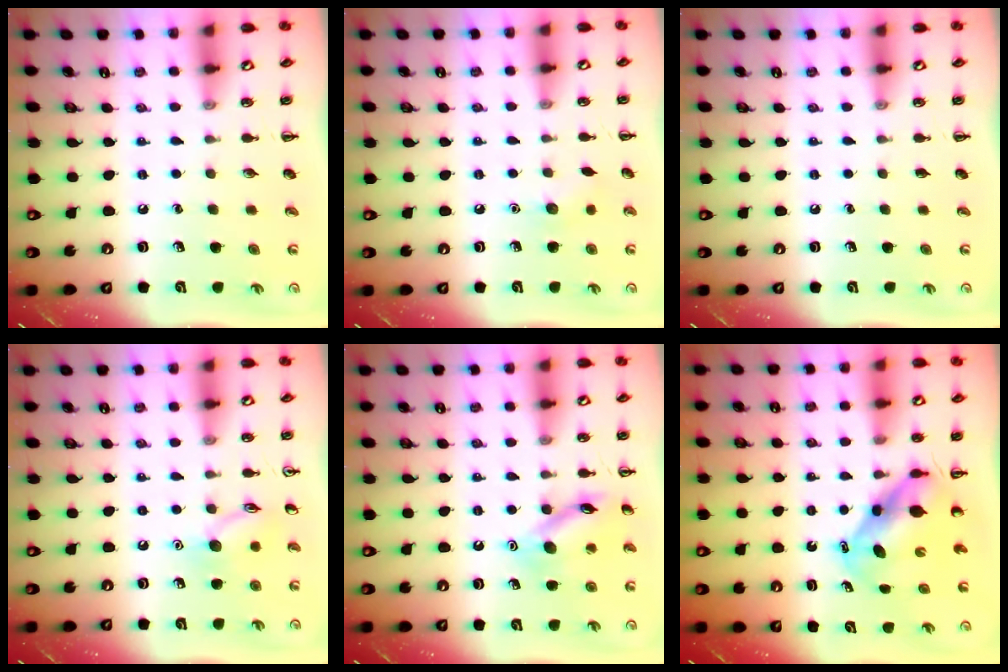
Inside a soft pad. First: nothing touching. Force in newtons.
{"total": 6.4, "press": 6.2, "slide": 1.8}
{"total": 0.0}
{"total": 9.2, "press": 9.2, "slide": 0.4}
{"total": 12.7, "press": 12.6, "slide": 1.1}
{"total": 6.3, "press": 6.2, "slide": 1.3}